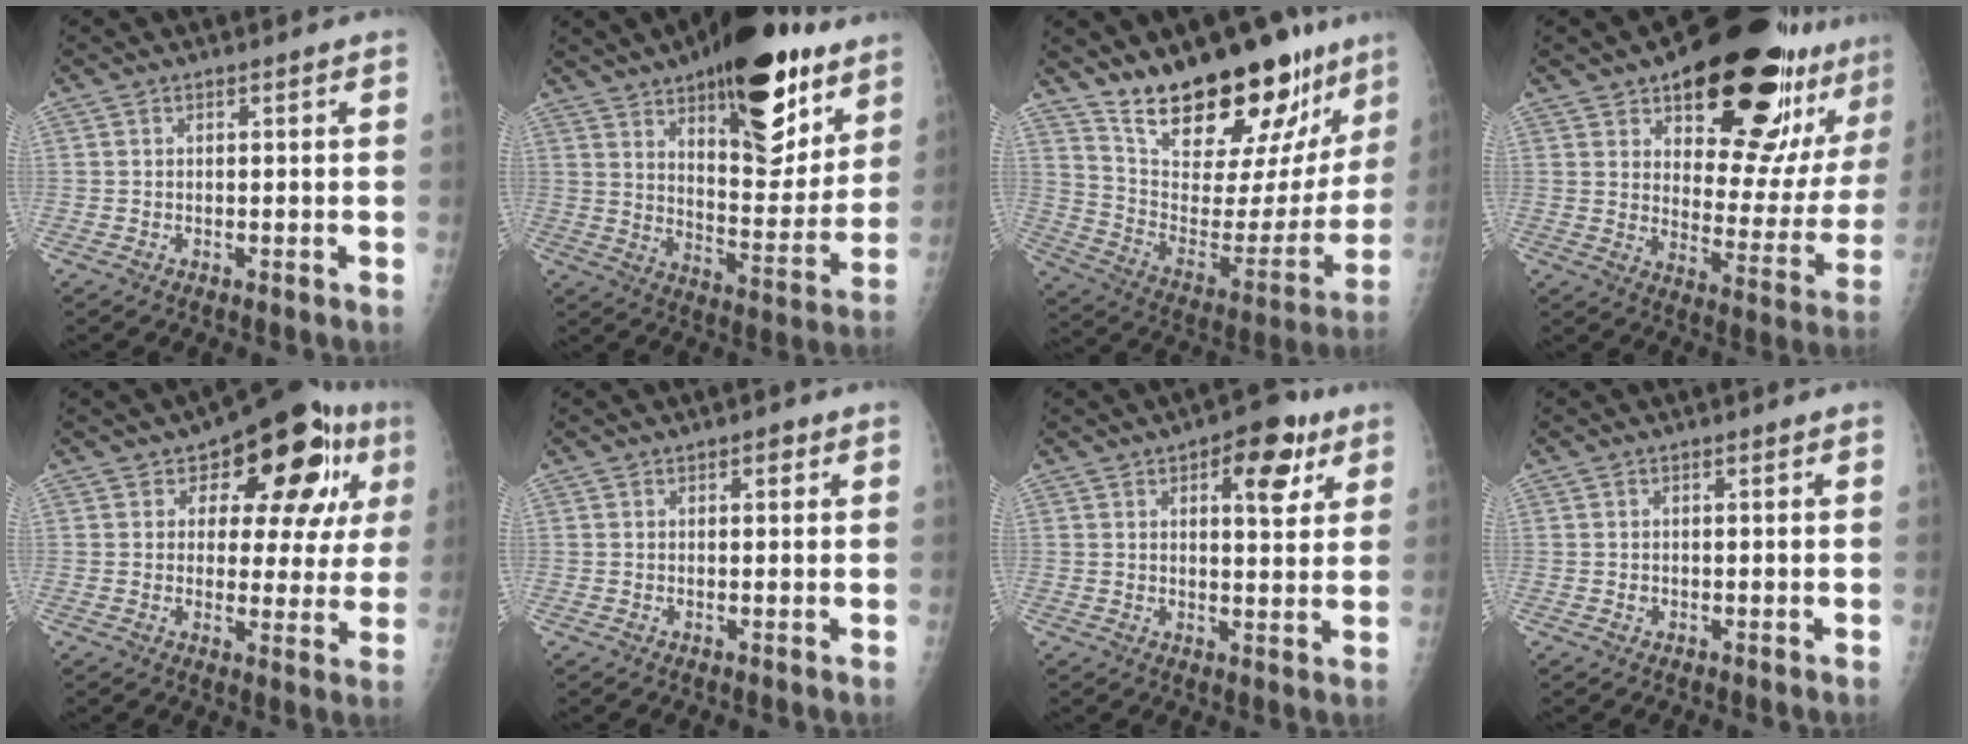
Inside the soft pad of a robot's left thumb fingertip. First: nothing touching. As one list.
[{"total": 26.2, "force": [15.3, 10.6, 18.5], "torque": [-0.222, -0.057, 0.228]}, {"total": 27.2, "force": [20.5, 10.2, 14.7], "torque": [-0.184, -0.110, 0.316]}, {"total": 27.0, "force": [17.9, 10.8, 17.1], "torque": [-0.189, -0.086, 0.246]}, {"total": 16.7, "force": [6.5, 8.7, 12.6], "torque": [-0.111, 0.000, 0.080]}, {"total": 1.6, "force": [0.9, 0.9, 1.0], "torque": [-0.004, -0.001, 0.009]}, {"total": 9.6, "force": [4.6, 4.3, 7.2], "torque": [-0.067, -0.015, 0.058]}, {"total": 0.6, "force": [0.1, 0.6, 0.3], "torque": [0.001, 0.001, 0.000]}]